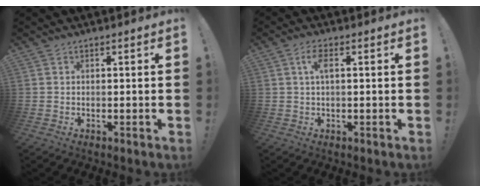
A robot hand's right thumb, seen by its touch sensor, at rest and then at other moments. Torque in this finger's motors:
{"motor_torque": [-0.35, 0.52, 0.49, -0.03, 0.21]}